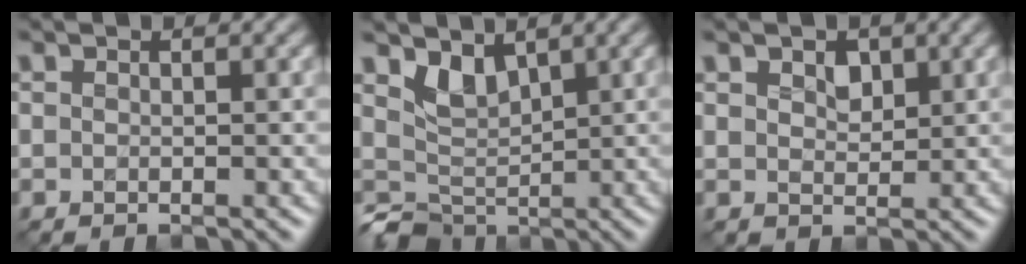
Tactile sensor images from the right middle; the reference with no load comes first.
{"total": 2.7, "force": [0.6, 2.2, 1.3], "torque": [-0.022, -0.009, 0.019]}
{"total": 1.7, "force": [0.9, 1.2, 0.9], "torque": [-0.017, -0.002, 0.016]}